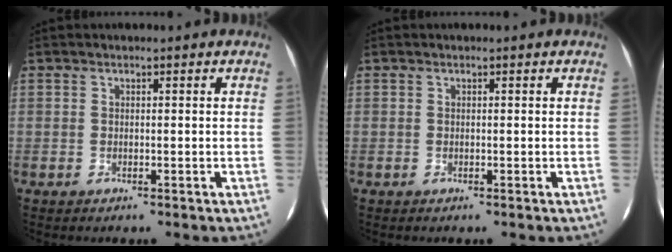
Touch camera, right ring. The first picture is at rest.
{"total": 0.0}